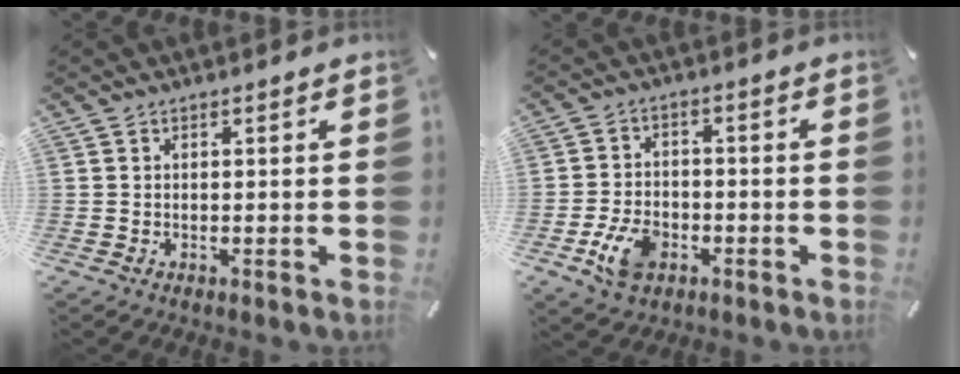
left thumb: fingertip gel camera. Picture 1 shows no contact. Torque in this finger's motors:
{"motor_torque": [0.31, 0.41, 0.22, 0.17, 0.07]}